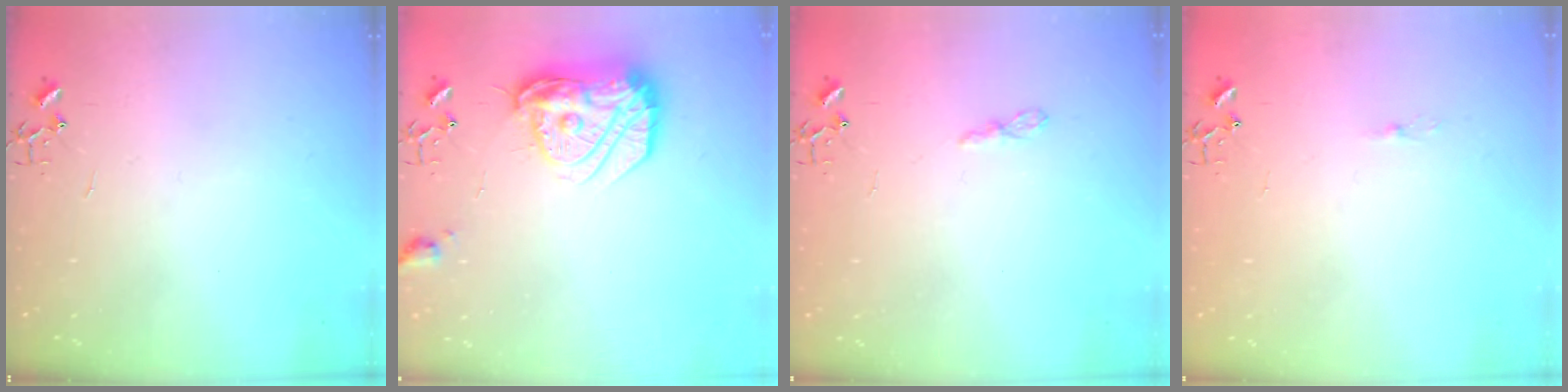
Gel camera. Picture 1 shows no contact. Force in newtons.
{"total": 18.2, "press": 18.2, "slide": 1.5}
{"total": 4.8, "press": 4.7, "slide": 0.6}
{"total": 3.6, "press": 3.6, "slide": 0.5}